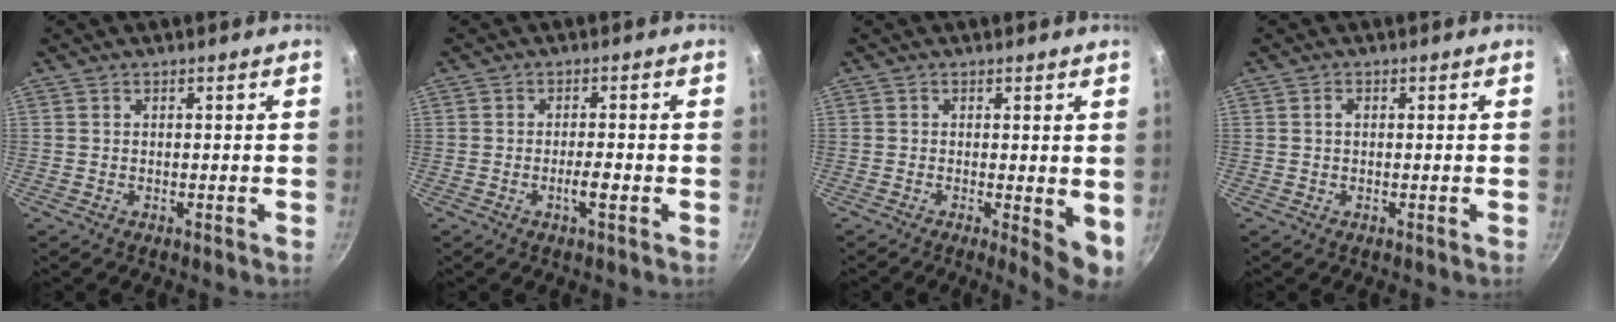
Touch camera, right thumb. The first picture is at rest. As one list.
[{"total": 2.9, "force": [-1.1, 0.6, 2.6], "torque": [-0.044, 0.009, -0.020]}, {"total": 5.9, "force": [-0.4, 1.8, 5.6], "torque": [-0.065, -0.010, -0.004]}, {"total": 1.1, "force": [0.2, 0.8, 0.8], "torque": [-0.014, 0.005, 0.003]}]